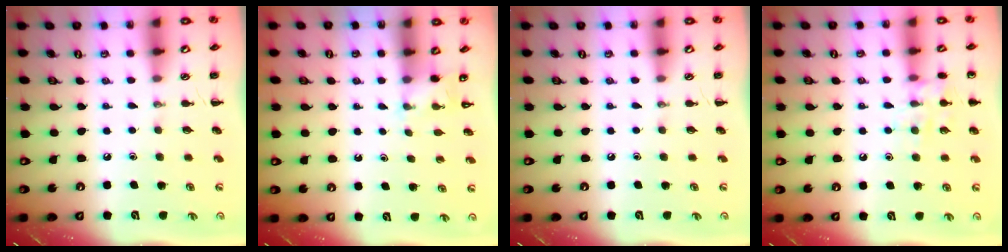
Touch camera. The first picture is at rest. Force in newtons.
{"total": 2.2, "press": 2.1, "slide": 0.7}
{"total": 0.0}
{"total": 9.8, "press": 9.7, "slide": 1.2}